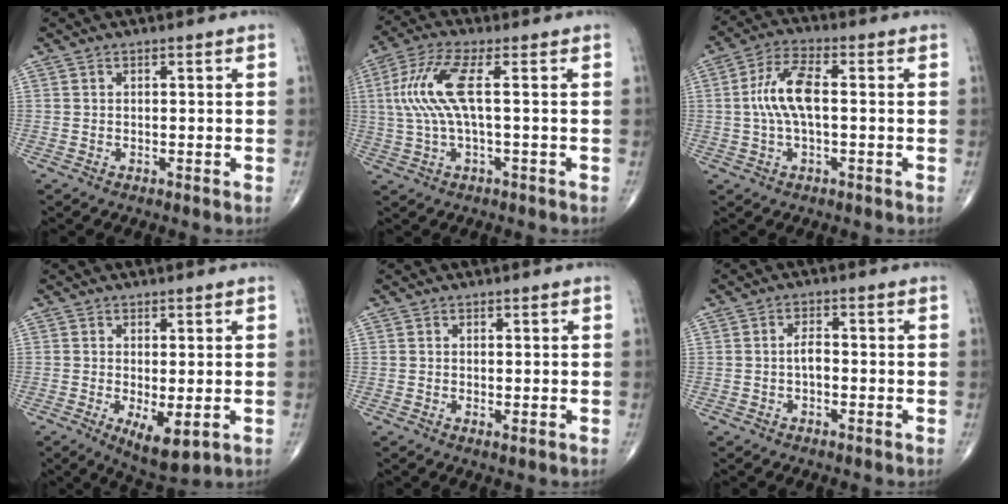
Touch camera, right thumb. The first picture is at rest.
{"total": 9.7, "force": [1.2, 2.1, 9.4], "torque": [-0.239, 0.017, 0.021]}
{"total": 8.8, "force": [0.1, 3.5, 8.0], "torque": [-0.176, 0.021, -0.002]}
{"total": 6.7, "force": [-1.6, 2.5, 5.9], "torque": [-0.095, -0.020, -0.016]}
{"total": 0.9, "force": [0.0, 0.3, 0.8], "torque": [-0.017, -0.005, -0.002]}
{"total": 2.6, "force": [-0.5, 1.3, 2.2], "torque": [-0.036, 0.006, -0.012]}